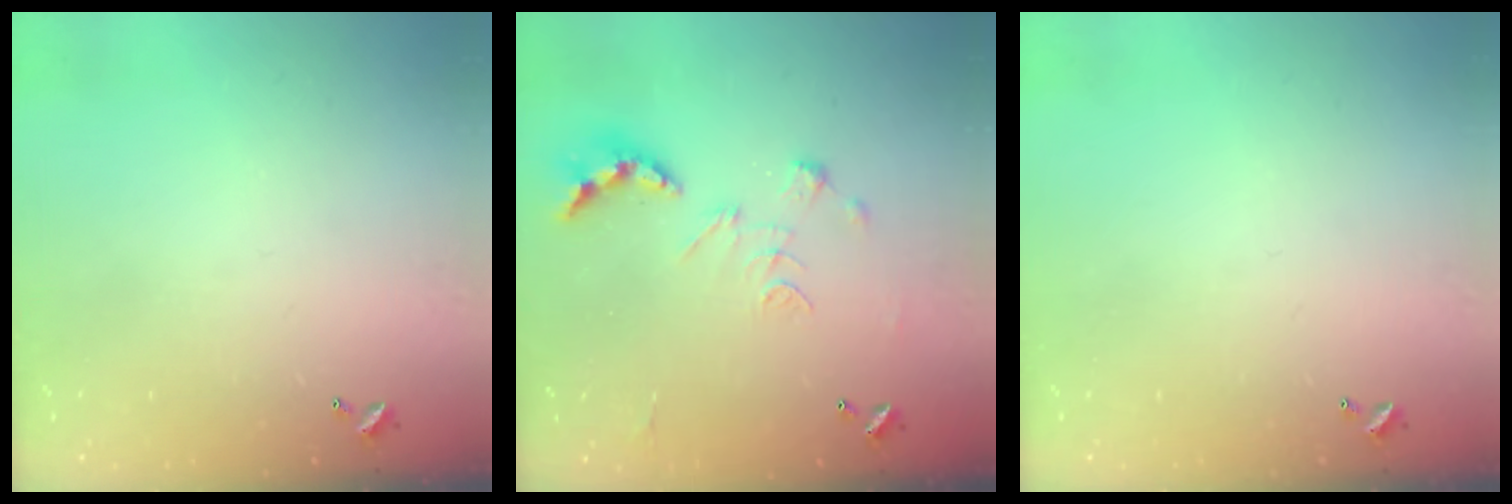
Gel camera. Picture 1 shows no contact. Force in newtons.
{"total": 2.5, "press": 2.0, "slide": 1.5}
{"total": 0.0}